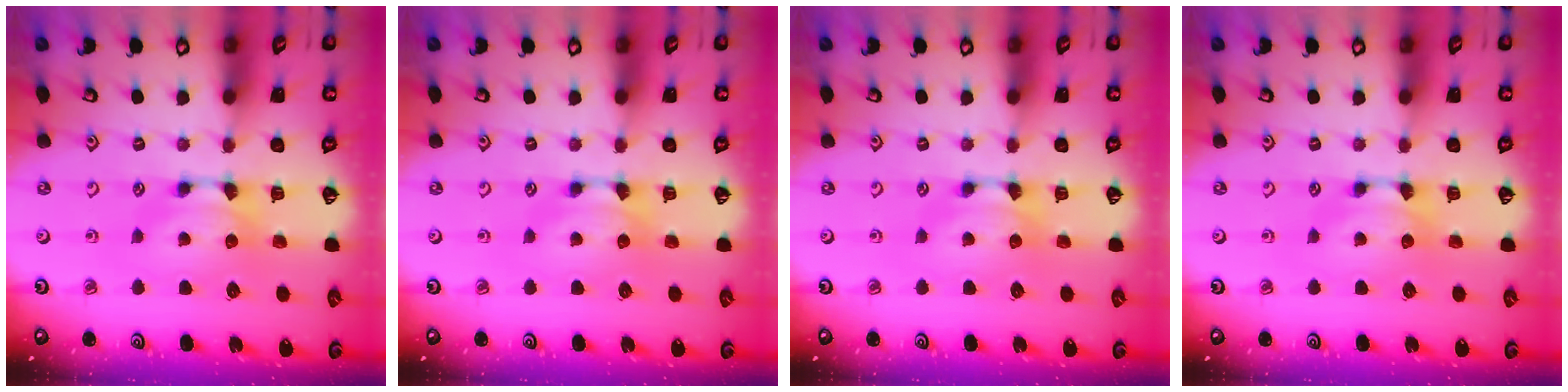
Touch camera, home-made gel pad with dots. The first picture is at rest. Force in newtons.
{"total": 0.0}
{"total": 0.0}
{"total": 0.0}